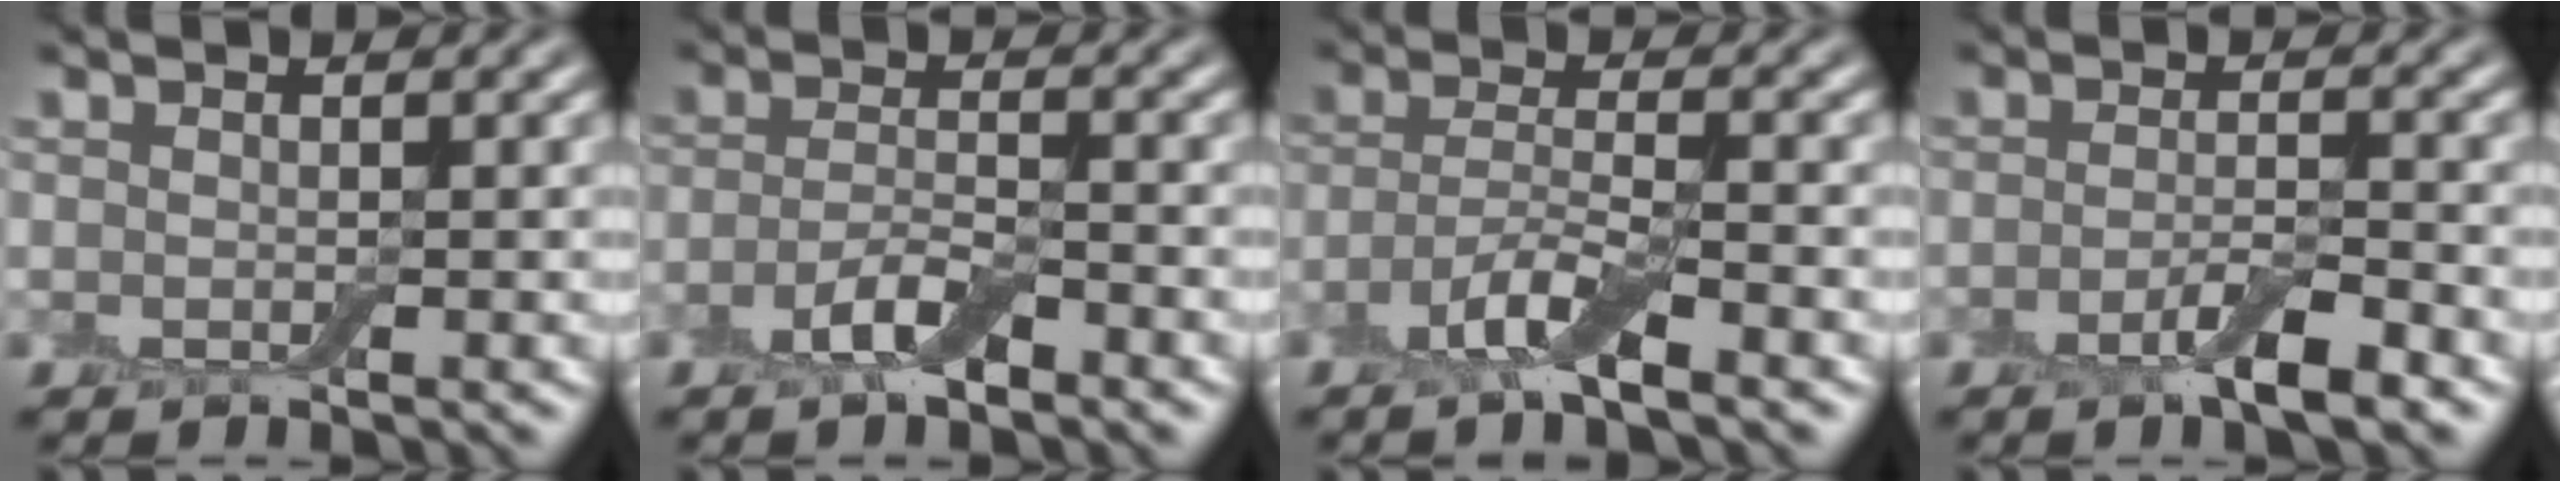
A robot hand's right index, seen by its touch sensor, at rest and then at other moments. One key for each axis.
{"total": 3.1, "fx": -1.8, "fy": 1.0, "fz": 2.3, "tx": -0.051, "ty": 0.003, "tz": -0.042}
{"total": 3.8, "fx": -2.3, "fy": 0.7, "fz": 2.9, "tx": -0.060, "ty": 0.000, "tz": -0.055}
{"total": 3.2, "fx": -1.7, "fy": 0.7, "fz": 2.6, "tx": -0.046, "ty": 0.002, "tz": -0.037}